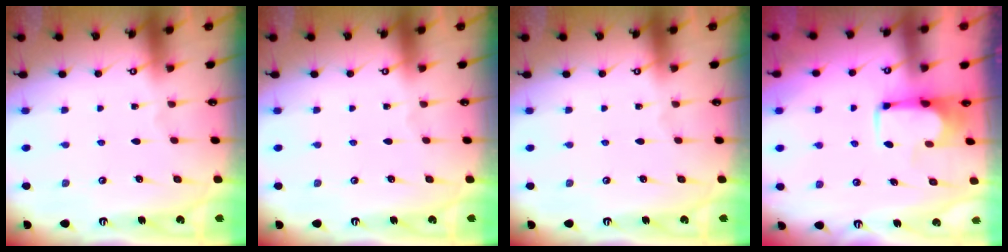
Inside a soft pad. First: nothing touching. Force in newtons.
{"total": 0.0}
{"total": 0.0}
{"total": 3.4, "press": 3.4, "slide": 0.5}